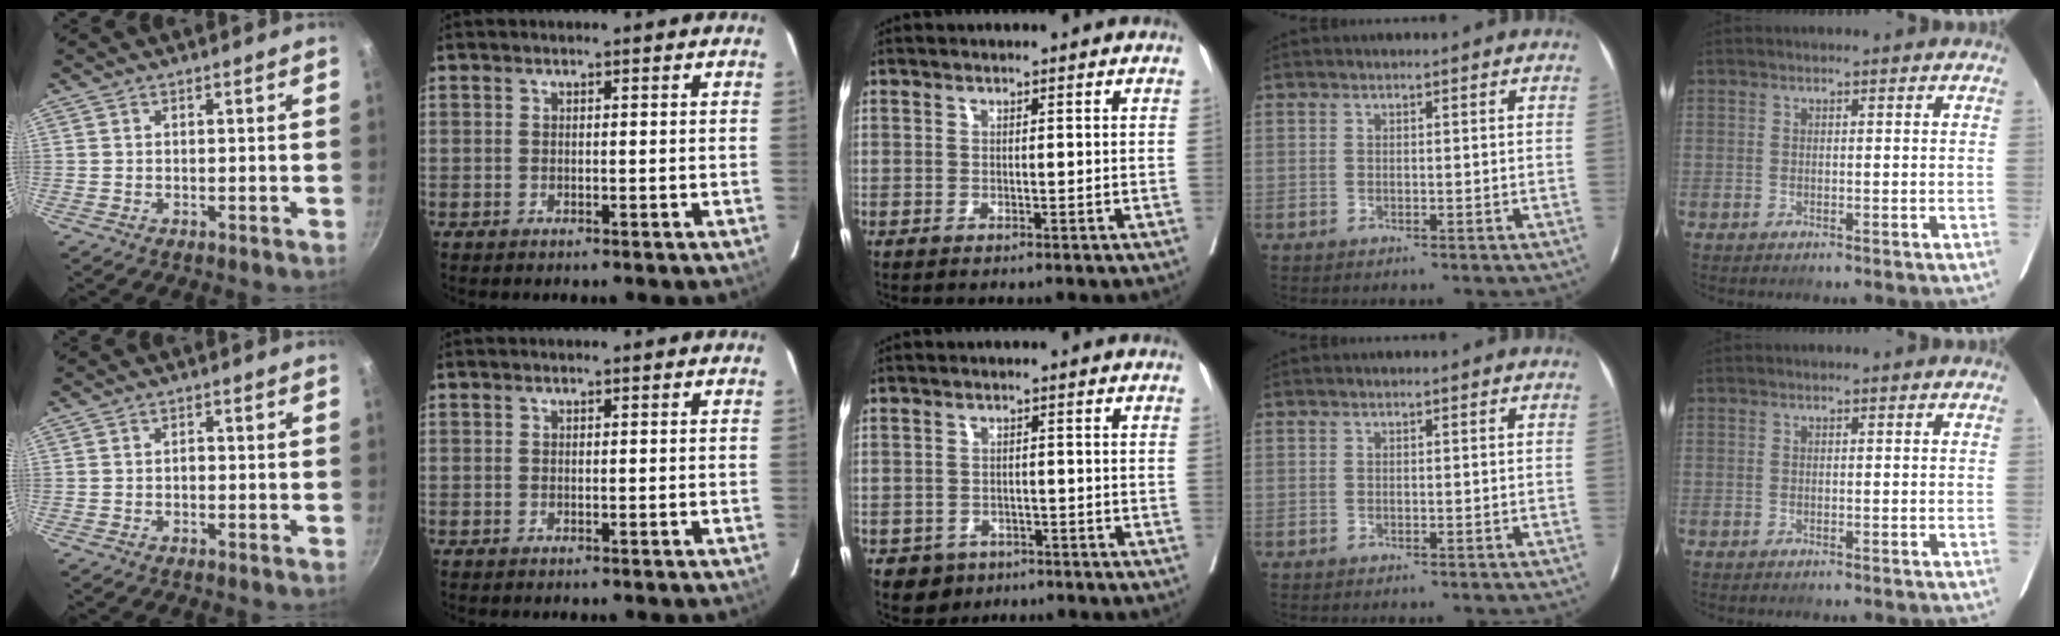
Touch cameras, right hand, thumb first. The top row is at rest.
{"thumb": {"total": 0.9, "force": [-0.3, 0.6, 0.6], "torque": [-0.005, 0.003, -0.007]}, "middle": {"total": 3.6, "force": [-2.1, 2.8, 0.5], "torque": [-0.005, 0.008, -0.028]}}